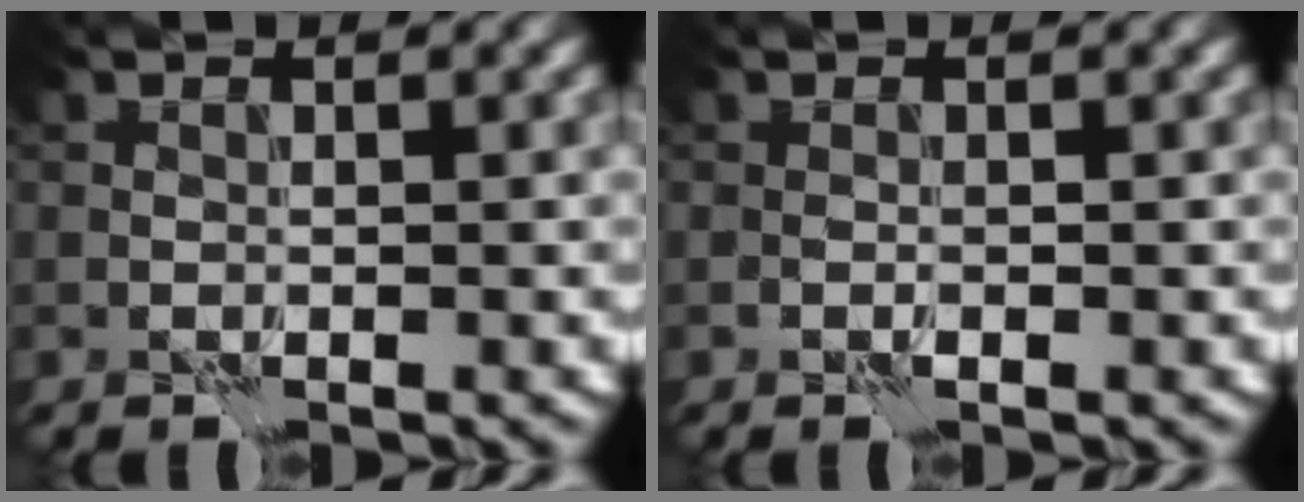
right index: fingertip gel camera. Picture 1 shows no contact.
{"total": 0.7, "force": [-0.3, 0.3, 0.6], "torque": [-0.014, 0.001, -0.006]}